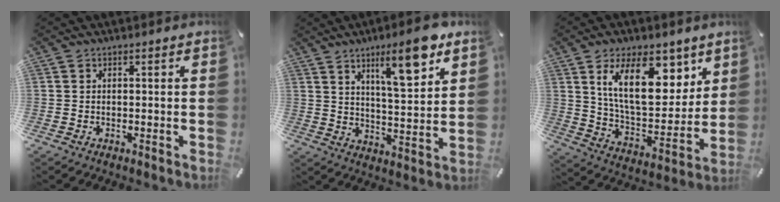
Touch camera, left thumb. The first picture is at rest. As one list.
[{"total": 13.7, "force": [8.6, 3.8, 9.9], "torque": [-0.136, -0.051, 0.136]}, {"total": 19.2, "force": [9.7, 10.1, 13.2], "torque": [-0.221, -0.031, 0.167]}]